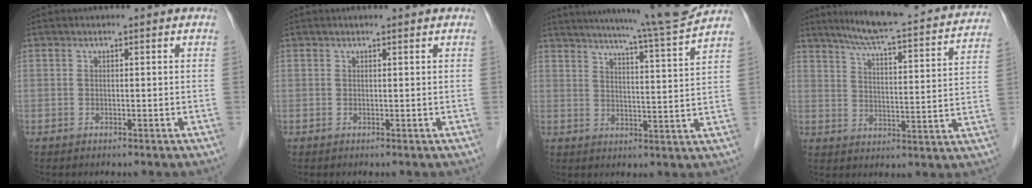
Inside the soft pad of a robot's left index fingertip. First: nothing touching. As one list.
[{"total": 0.8, "force": [0.8, -0.1, 0.2], "torque": [-0.009, 0.001, 0.012]}, {"total": 13.8, "force": [12.4, -2.2, 5.6], "torque": [-0.095, -0.033, 0.168]}, {"total": 21.5, "force": [19.2, 1.9, 9.5], "torque": [-0.138, -0.015, 0.245]}]